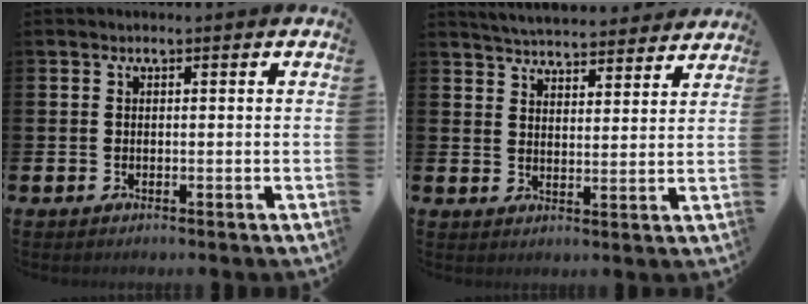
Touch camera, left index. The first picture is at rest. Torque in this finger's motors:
{"motor_torque": [0.53, -0.48, 0.12, 0.09]}